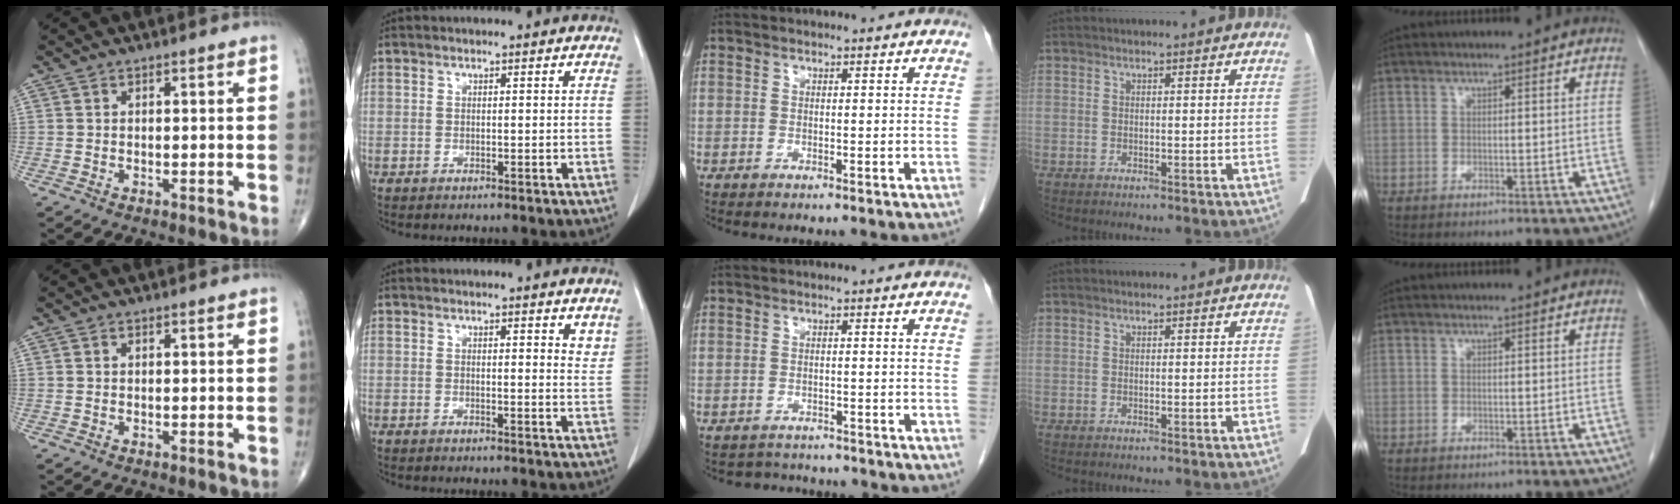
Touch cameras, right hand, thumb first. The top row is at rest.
{"index": {"total": 2.7, "force": [2.2, 0.8, 1.4], "torque": [-0.013, -0.012, 0.020]}, "middle": {"total": 3.2, "force": [-3.0, 1.1, -0.4], "torque": [0.006, 0.001, -0.041]}}